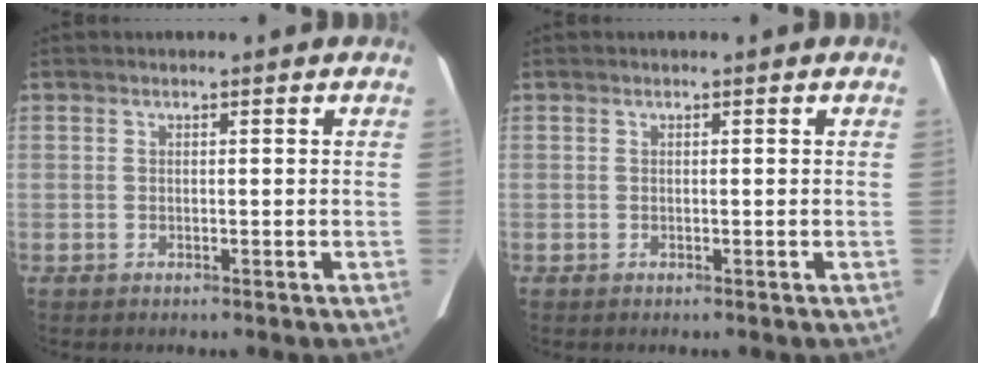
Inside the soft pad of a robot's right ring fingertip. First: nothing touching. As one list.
[{"total": 0.0}]